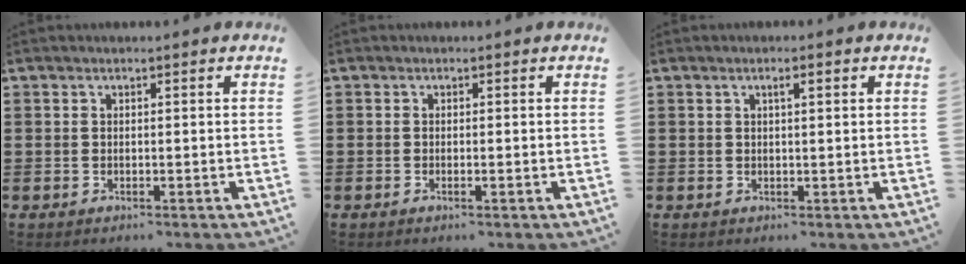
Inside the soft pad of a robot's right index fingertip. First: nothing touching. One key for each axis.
{"total": 0.7, "fx": -0.2, "fy": -0.2, "fz": 0.6, "tx": -0.011, "ty": -0.007, "tz": -0.002}
{"total": 1.5, "fx": 0.5, "fy": 0.3, "fz": 1.4, "tx": -0.028, "ty": 0.003, "tz": 0.007}